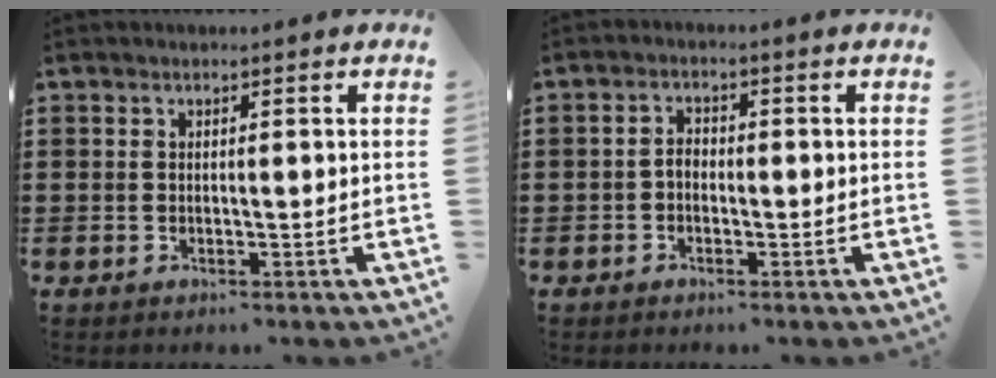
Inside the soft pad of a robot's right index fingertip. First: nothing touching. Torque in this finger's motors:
{"motor_torque": [0.41, -0.19, 0.19, 0.05]}